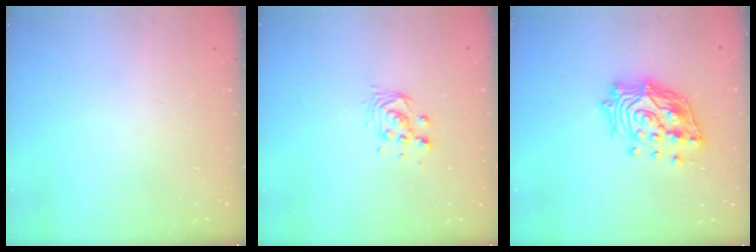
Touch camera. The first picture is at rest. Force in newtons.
{"total": 5.0, "press": 5.0, "slide": 0.1}
{"total": 18.1, "press": 17.9, "slide": 2.7}